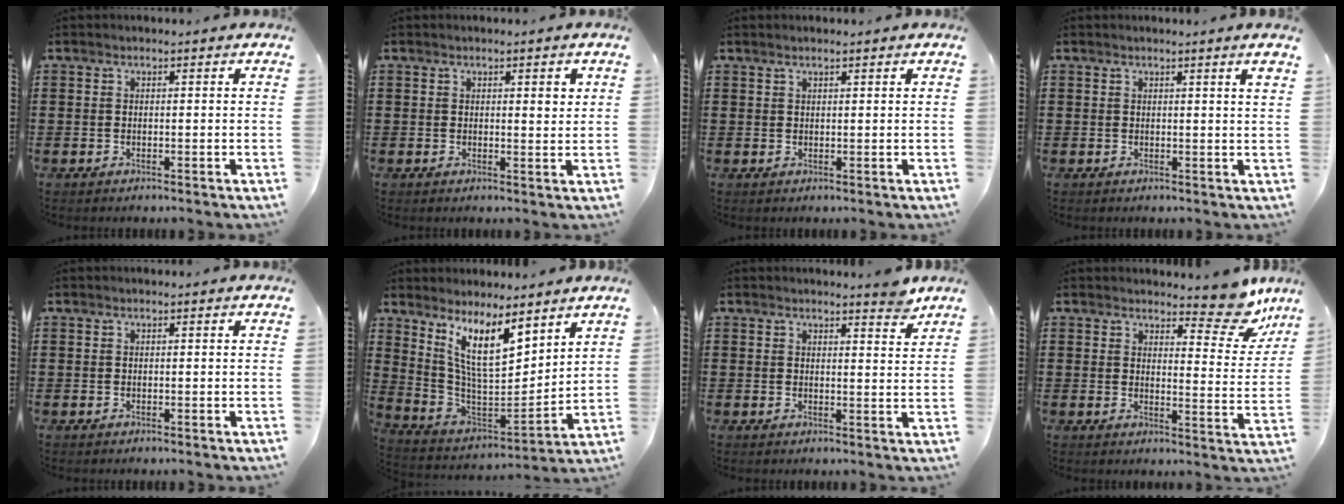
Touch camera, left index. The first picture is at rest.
{"total": 2.1, "force": [0.9, 0.7, 1.7], "torque": [-0.011, -0.006, 0.009]}
{"total": 0.8, "force": [0.7, 0.1, 0.5], "torque": [-0.009, 0.001, 0.012]}
{"total": 2.0, "force": [1.2, -0.4, 1.5], "torque": [-0.022, -0.008, 0.020]}
{"total": 0.0}
{"total": 10.7, "force": [7.0, 3.0, 7.5], "torque": [-0.165, -0.029, 0.127]}
{"total": 3.0, "force": [2.7, 0.3, 1.2], "torque": [-0.013, -0.011, 0.046]}
{"total": 8.2, "force": [6.7, 2.4, 4.1], "torque": [-0.053, -0.036, 0.114]}